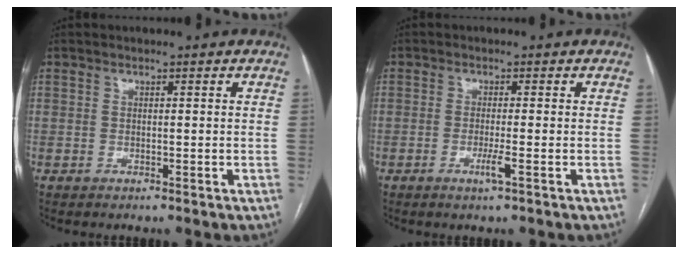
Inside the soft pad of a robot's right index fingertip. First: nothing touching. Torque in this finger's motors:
{"motor_torque": [0.30, 0.27, 0.15, 0.06]}